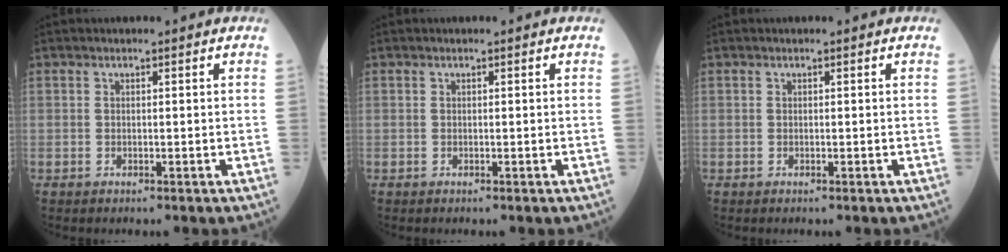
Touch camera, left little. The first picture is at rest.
{"total": 0.0}
{"total": 0.0}